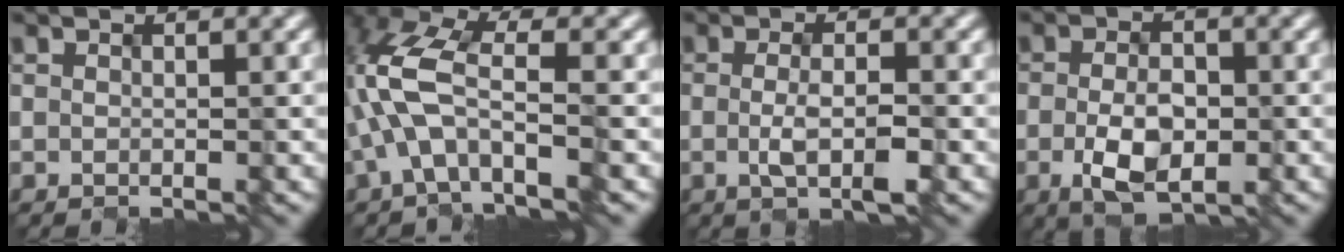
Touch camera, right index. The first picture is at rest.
{"total": 7.7, "force": [-2.2, 3.4, 6.5], "torque": [-0.157, 0.022, -0.051]}
{"total": 2.8, "force": [-1.1, 0.5, 2.5], "torque": [-0.054, -0.006, -0.012]}
{"total": 4.6, "force": [-1.5, 2.4, 3.7], "torque": [-0.070, -0.005, -0.020]}